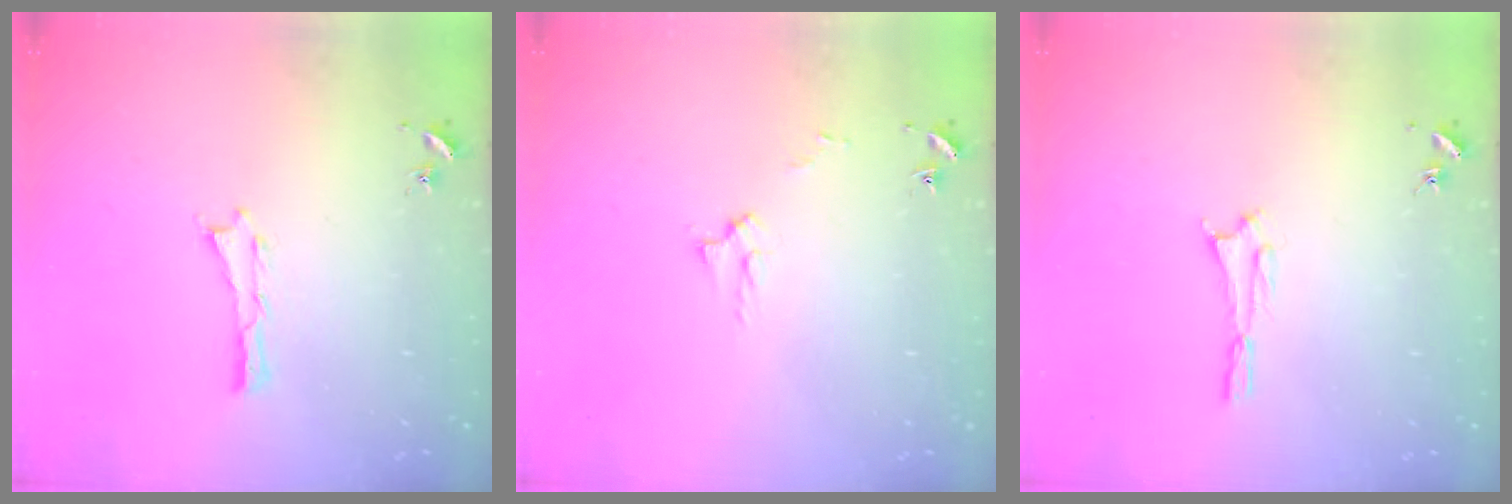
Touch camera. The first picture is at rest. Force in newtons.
{"total": 2.6, "press": 2.6, "slide": 0.3}
{"total": 1.6, "press": 1.6, "slide": 0.1}